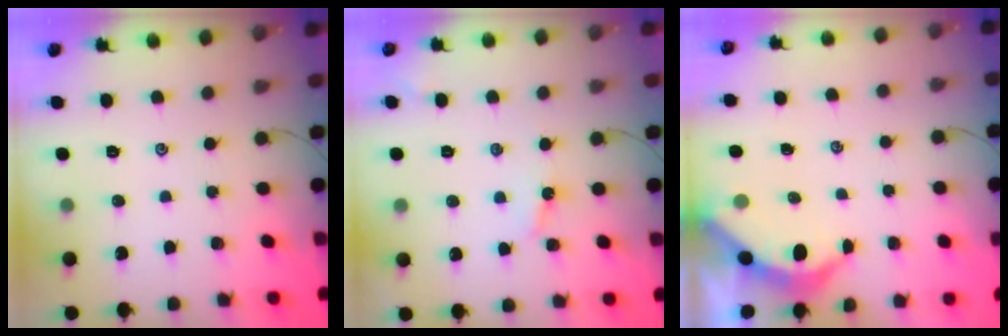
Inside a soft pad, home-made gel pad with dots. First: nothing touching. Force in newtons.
{"total": 3.3, "press": 3.3, "slide": 0.4}
{"total": 3.8, "press": 3.7, "slide": 0.5}